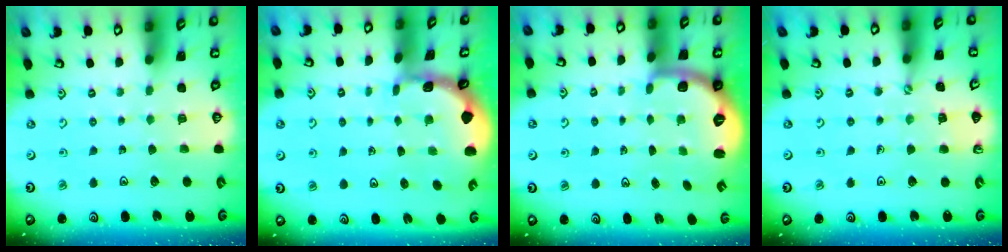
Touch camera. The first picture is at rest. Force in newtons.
{"total": 1.1, "press": 1.1, "slide": 0.2}
{"total": 2.0, "press": 1.5, "slide": 1.3}
{"total": 2.1, "press": 2.1, "slide": 0.4}